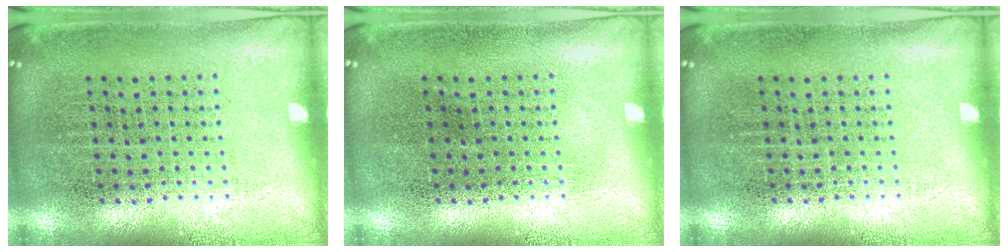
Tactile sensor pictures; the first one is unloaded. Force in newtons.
{"total": 0.0}
{"total": 0.0}